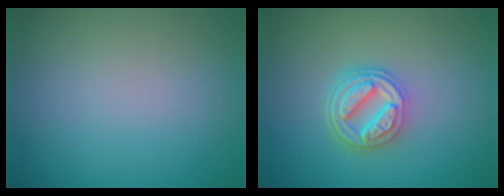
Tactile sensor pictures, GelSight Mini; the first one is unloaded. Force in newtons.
{"total": 4.9, "press": 3.7, "slide": 3.2}